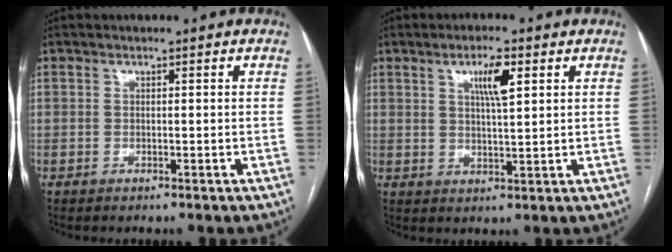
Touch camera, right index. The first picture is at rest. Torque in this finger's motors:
{"motor_torque": [0.33, 0.12, 0.11, 0.08]}